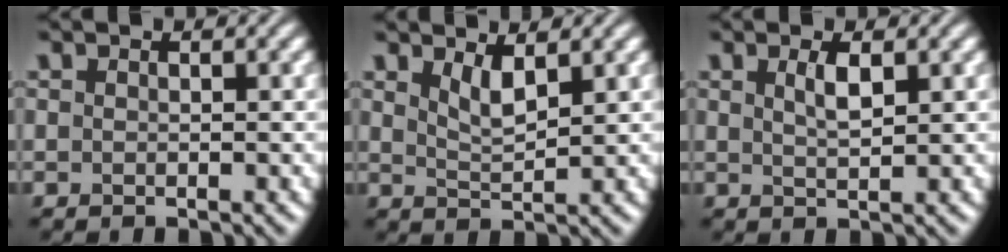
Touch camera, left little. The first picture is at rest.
{"total": 2.2, "force": [1.5, 0.6, 1.6], "torque": [-0.031, -0.009, 0.030]}
{"total": 1.8, "force": [0.9, 0.5, 1.6], "torque": [-0.030, 0.001, 0.016]}